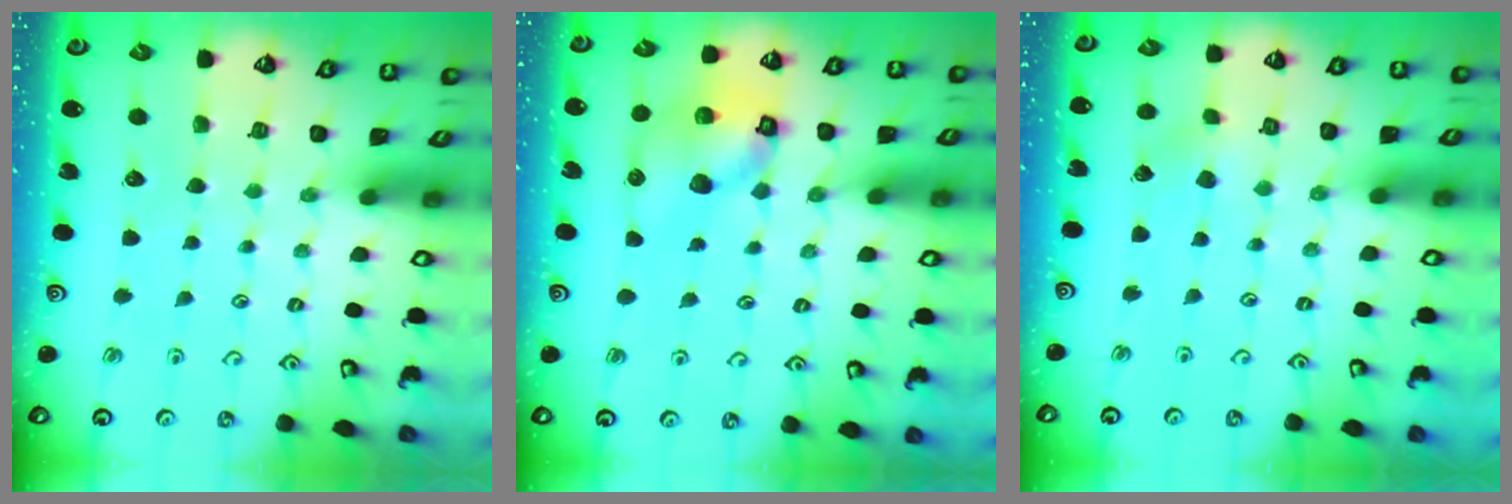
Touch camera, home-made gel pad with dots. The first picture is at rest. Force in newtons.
{"total": 11.2, "press": 11.0, "slide": 1.8}
{"total": 2.5, "press": 2.5, "slide": 0.2}